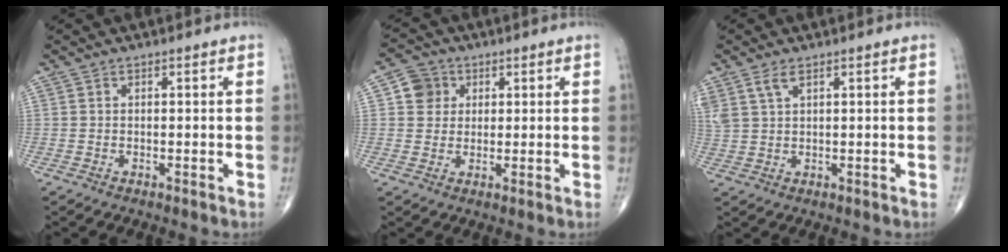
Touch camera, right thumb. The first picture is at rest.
{"total": 5.0, "force": [1.4, 4.7, 1.3], "torque": [0.004, 0.001, 0.018]}
{"total": 3.9, "force": [2.3, 1.7, 2.7], "torque": [-0.066, 0.004, 0.056]}